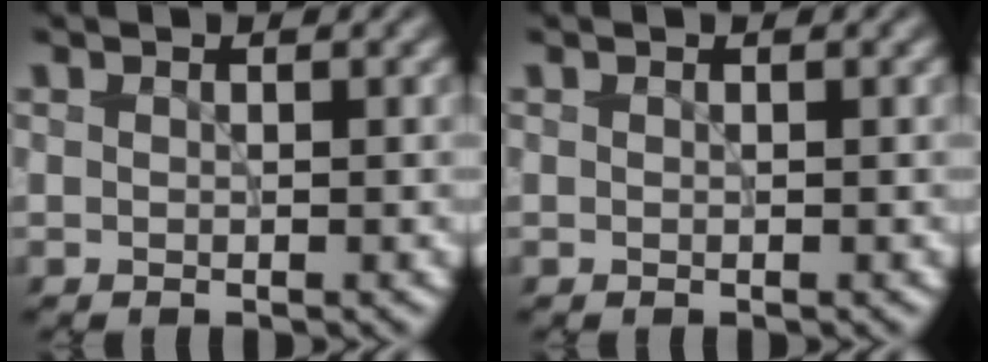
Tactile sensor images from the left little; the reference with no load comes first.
{"total": 0.0}